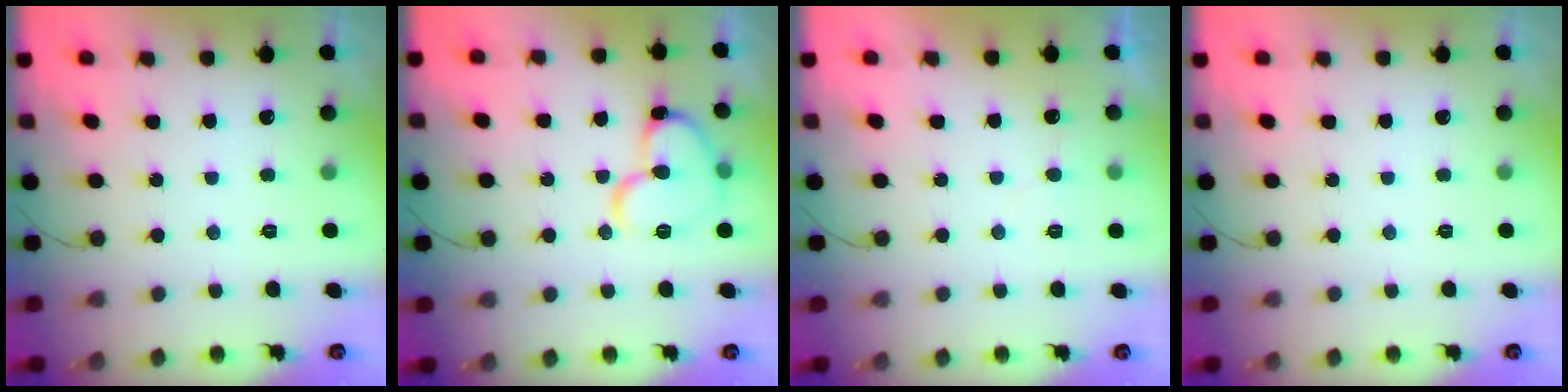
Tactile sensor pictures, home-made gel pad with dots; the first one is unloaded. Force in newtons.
{"total": 13.3, "press": 13.1, "slide": 2.1}
{"total": 4.6, "press": 4.6, "slide": 0.3}
{"total": 0.0}